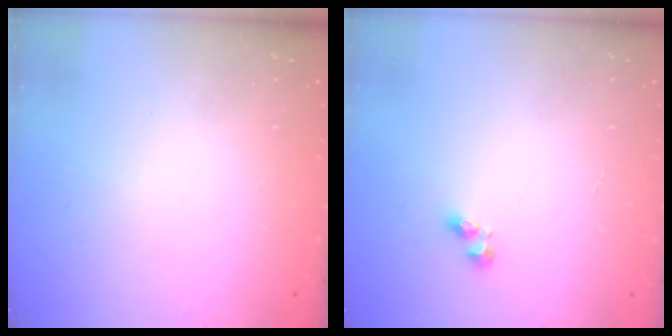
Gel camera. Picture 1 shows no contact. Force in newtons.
{"total": 2.5, "press": 2.5, "slide": 0.2}